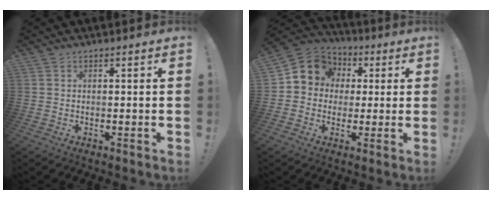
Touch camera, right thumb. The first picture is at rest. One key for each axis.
{"total": 9.8, "fx": 2.0, "fy": 8.9, "fz": 3.7, "tx": -0.046, "ty": -0.001, "tz": 0.044}